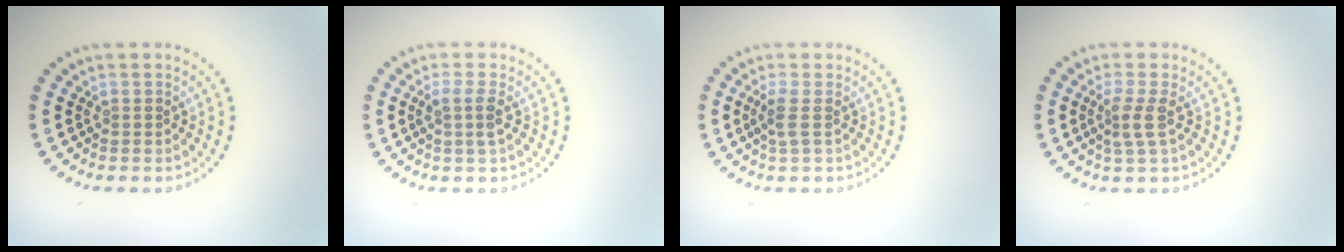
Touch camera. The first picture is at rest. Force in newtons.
{"total": 1.9, "press": 1.5, "slide": 1.0}
{"total": 1.4, "press": 1.2, "slide": 0.8}
{"total": 2.2, "press": 1.6, "slide": 1.5}